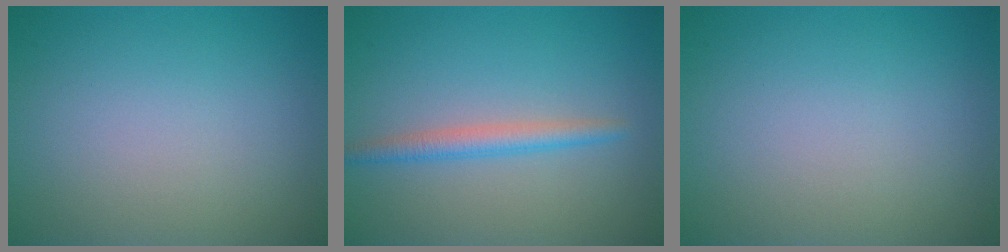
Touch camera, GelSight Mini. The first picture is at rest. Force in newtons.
{"total": 2.1, "press": 2.1, "slide": 0.1}
{"total": 0.0}